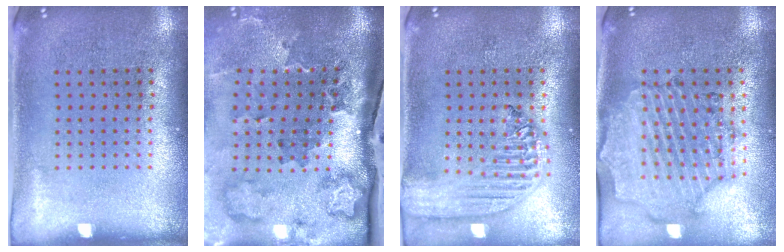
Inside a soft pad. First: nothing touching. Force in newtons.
{"total": 3.7, "press": 2.4, "slide": 2.8}
{"total": 2.3, "press": 1.9, "slide": 1.2}
{"total": 1.5, "press": 1.5, "slide": 0.3}